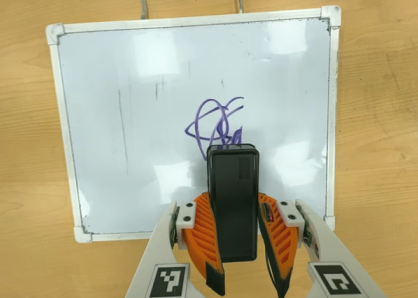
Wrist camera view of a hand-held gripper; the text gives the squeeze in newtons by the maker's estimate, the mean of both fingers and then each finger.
{"total": 8.8, "left": 7.3, "right": 10.3}